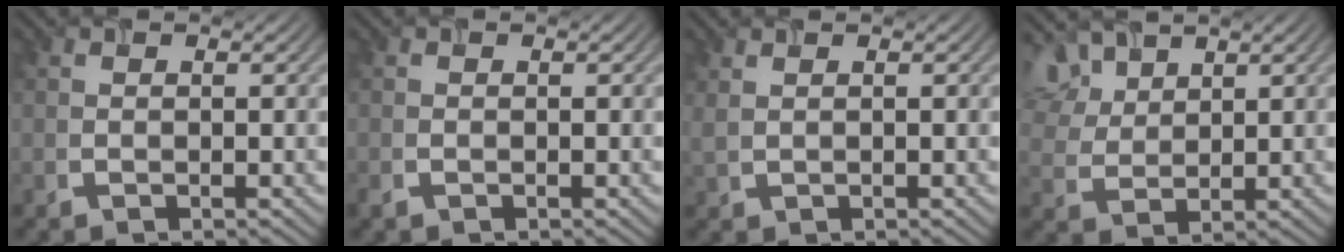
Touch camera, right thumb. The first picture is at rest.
{"total": 0.9, "force": [-0.6, 0.6, 0.5], "torque": [-0.014, -0.005, -0.010]}
{"total": 1.2, "force": [0.8, 0.4, 0.8], "torque": [-0.027, 0.000, 0.019]}
{"total": 6.3, "force": [4.5, 3.3, 2.9], "torque": [-0.083, 0.010, 0.095]}